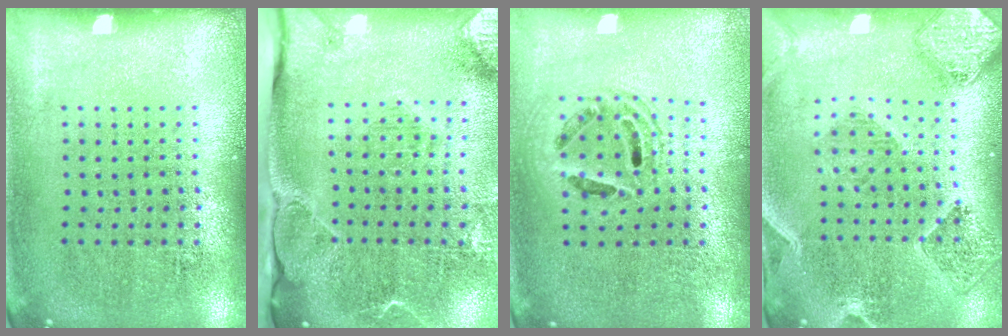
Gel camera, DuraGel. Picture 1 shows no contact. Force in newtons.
{"total": 2.7, "press": 2.2, "slide": 1.6}
{"total": 1.3, "press": 1.2, "slide": 0.5}
{"total": 1.6, "press": 1.5, "slide": 0.4}